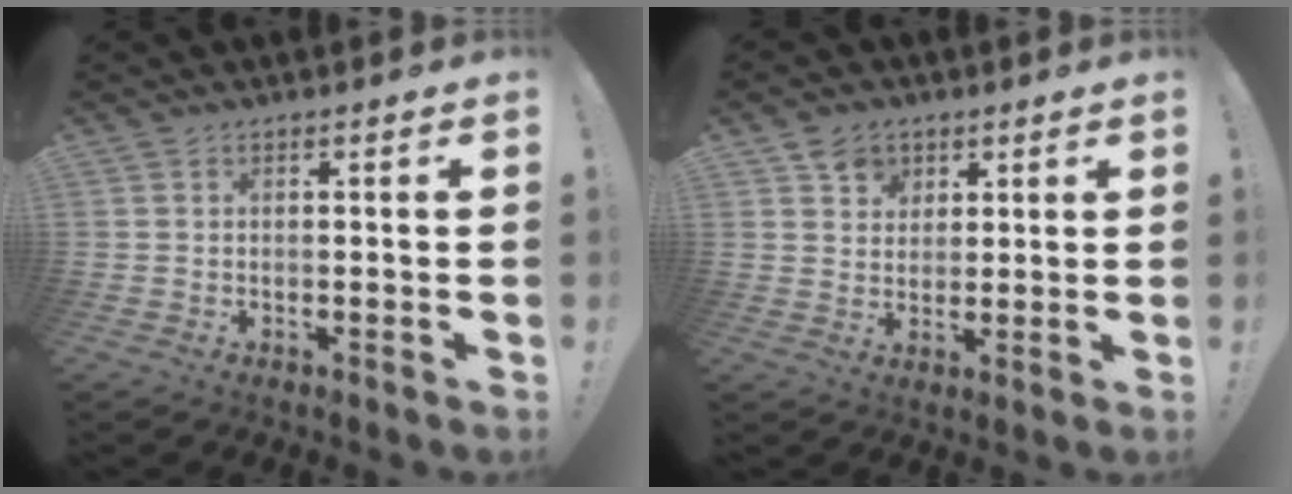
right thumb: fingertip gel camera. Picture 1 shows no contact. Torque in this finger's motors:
{"motor_torque": [0.73, 0.86, 0.19, 0.22, 0.00]}